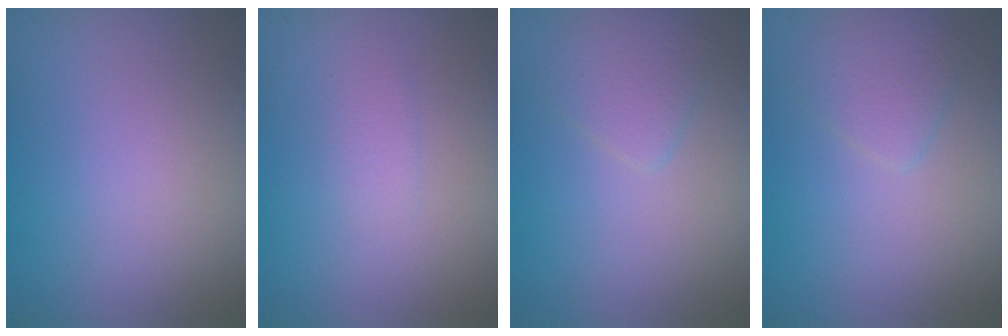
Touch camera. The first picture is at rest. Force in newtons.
{"total": 0.9, "press": 0.9, "slide": 0.0}
{"total": 2.1, "press": 2.1, "slide": 0.1}
{"total": 2.1, "press": 2.1, "slide": 0.1}